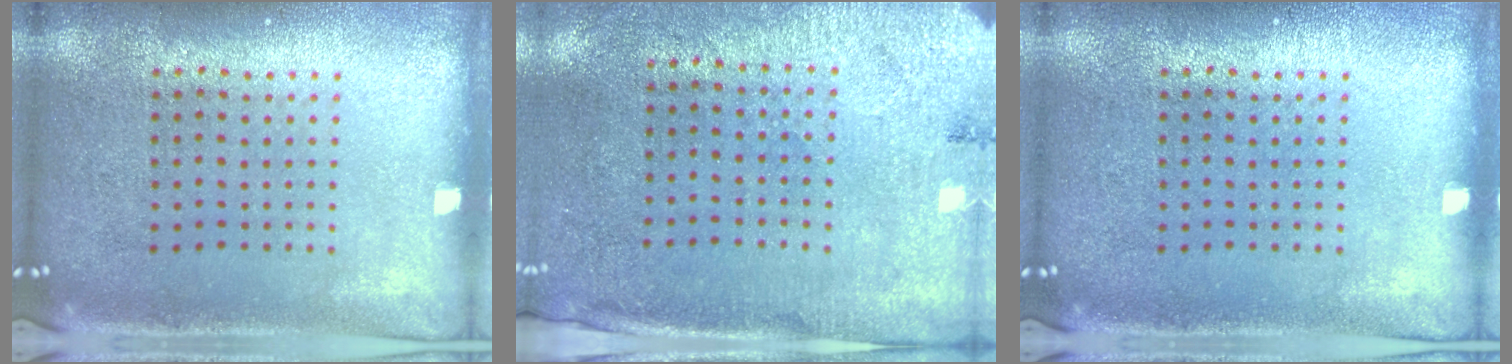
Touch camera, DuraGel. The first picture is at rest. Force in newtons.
{"total": 2.7, "press": 2.2, "slide": 1.5}
{"total": 0.0}